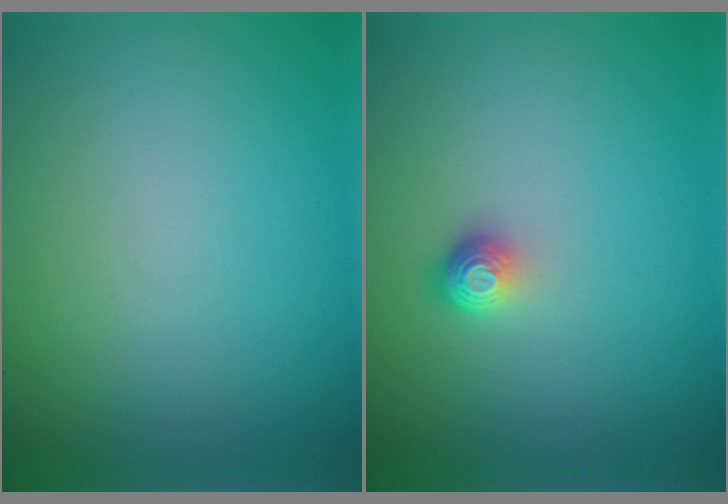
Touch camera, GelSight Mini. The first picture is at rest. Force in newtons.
{"total": 1.6, "press": 1.2, "slide": 1.1}